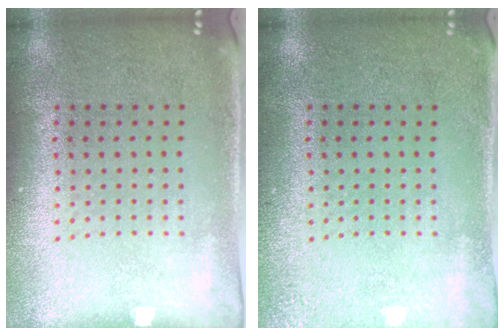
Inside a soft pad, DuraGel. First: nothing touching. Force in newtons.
{"total": 1.9, "press": 1.9, "slide": 0.2}